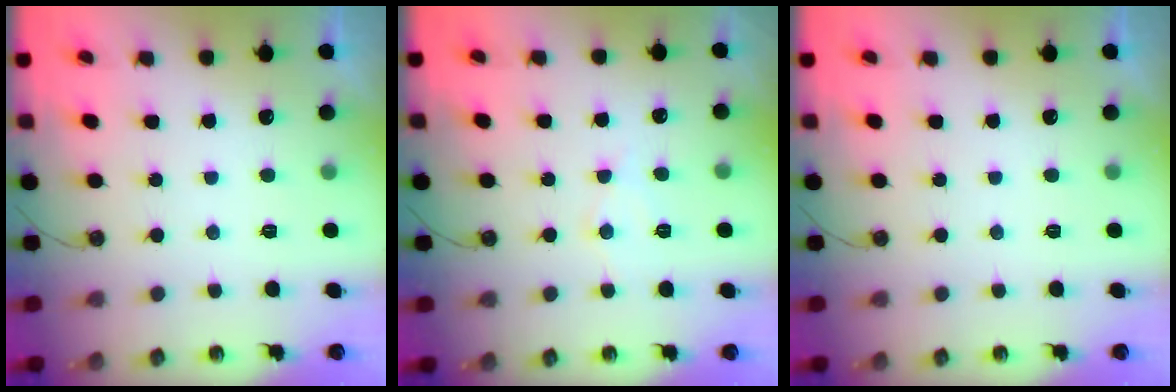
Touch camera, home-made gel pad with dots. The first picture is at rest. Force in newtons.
{"total": 6.7, "press": 6.6, "slide": 0.8}
{"total": 0.0}